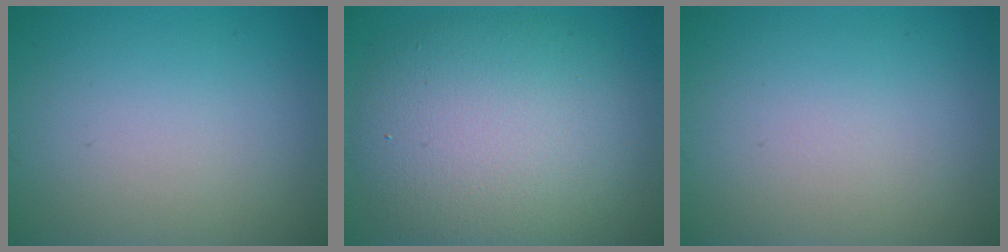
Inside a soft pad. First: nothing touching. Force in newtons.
{"total": 10.4, "press": 10.4, "slide": 0.2}
{"total": 0.0}